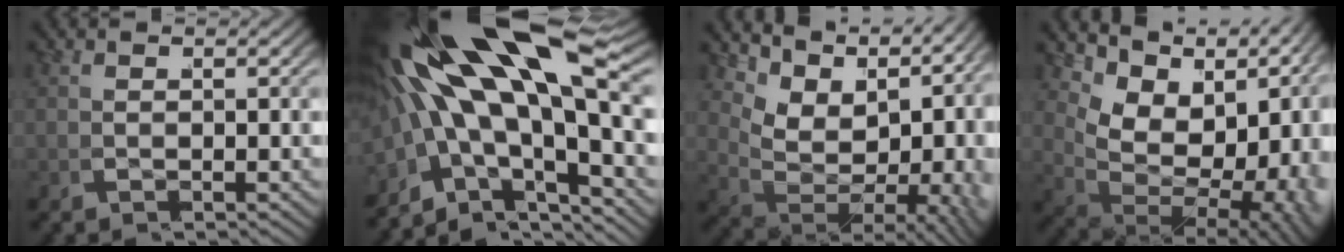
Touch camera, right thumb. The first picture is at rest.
{"total": 15.5, "force": [-0.4, 9.5, 12.3], "torque": [-0.245, -0.025, -0.001]}
{"total": 11.0, "force": [1.3, 7.2, 8.2], "torque": [-0.139, -0.017, 0.030]}
{"total": 14.8, "force": [0.6, 10.0, 10.9], "torque": [-0.185, -0.028, 0.026]}